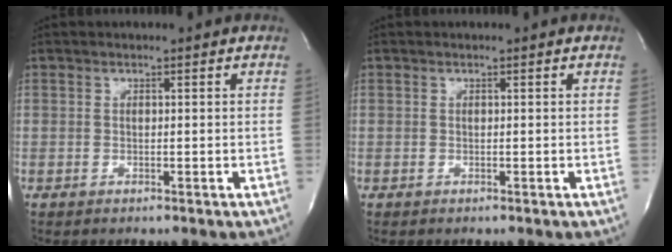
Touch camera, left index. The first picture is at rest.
{"total": 0.0}